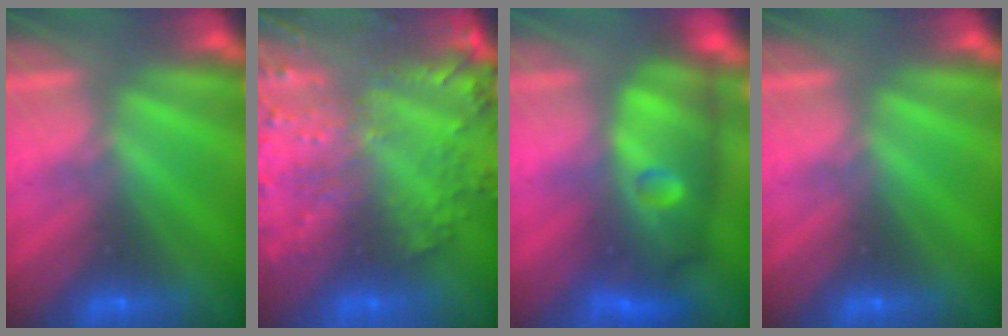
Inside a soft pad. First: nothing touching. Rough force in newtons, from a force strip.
{"total": 5.8}
{"total": 7.8}
{"total": 0.0}